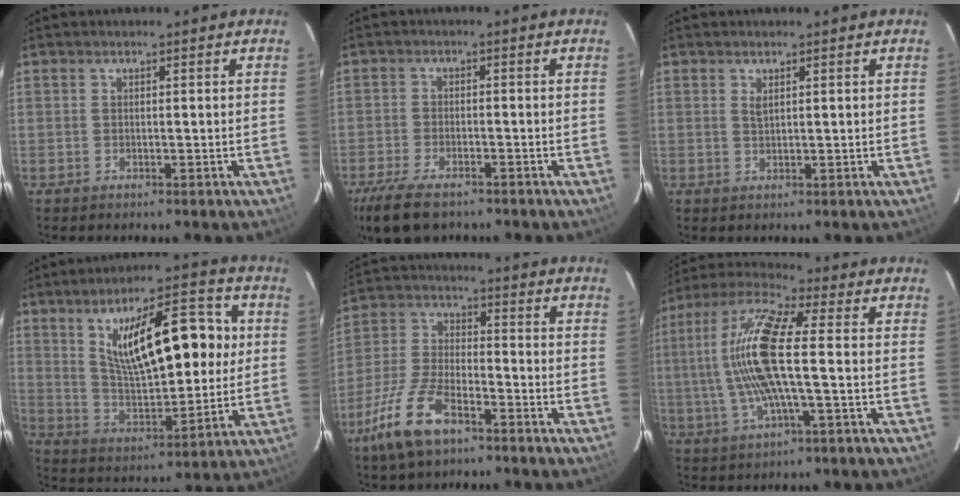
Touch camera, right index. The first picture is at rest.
{"total": 10.0, "force": [-7.5, 3.7, 5.5], "torque": [-0.142, -0.027, -0.138]}
{"total": 1.3, "force": [0.6, 0.6, 1.0], "torque": [-0.018, 0.001, 0.012]}
{"total": 18.1, "force": [5.0, 6.9, 16.0], "torque": [-0.270, 0.015, 0.098]}
{"total": 12.4, "force": [-8.0, 4.8, 8.2], "torque": [-0.186, -0.007, -0.154]}
{"total": 15.2, "force": [0.0, 3.2, 14.9], "torque": [-0.292, 0.008, -0.006]}